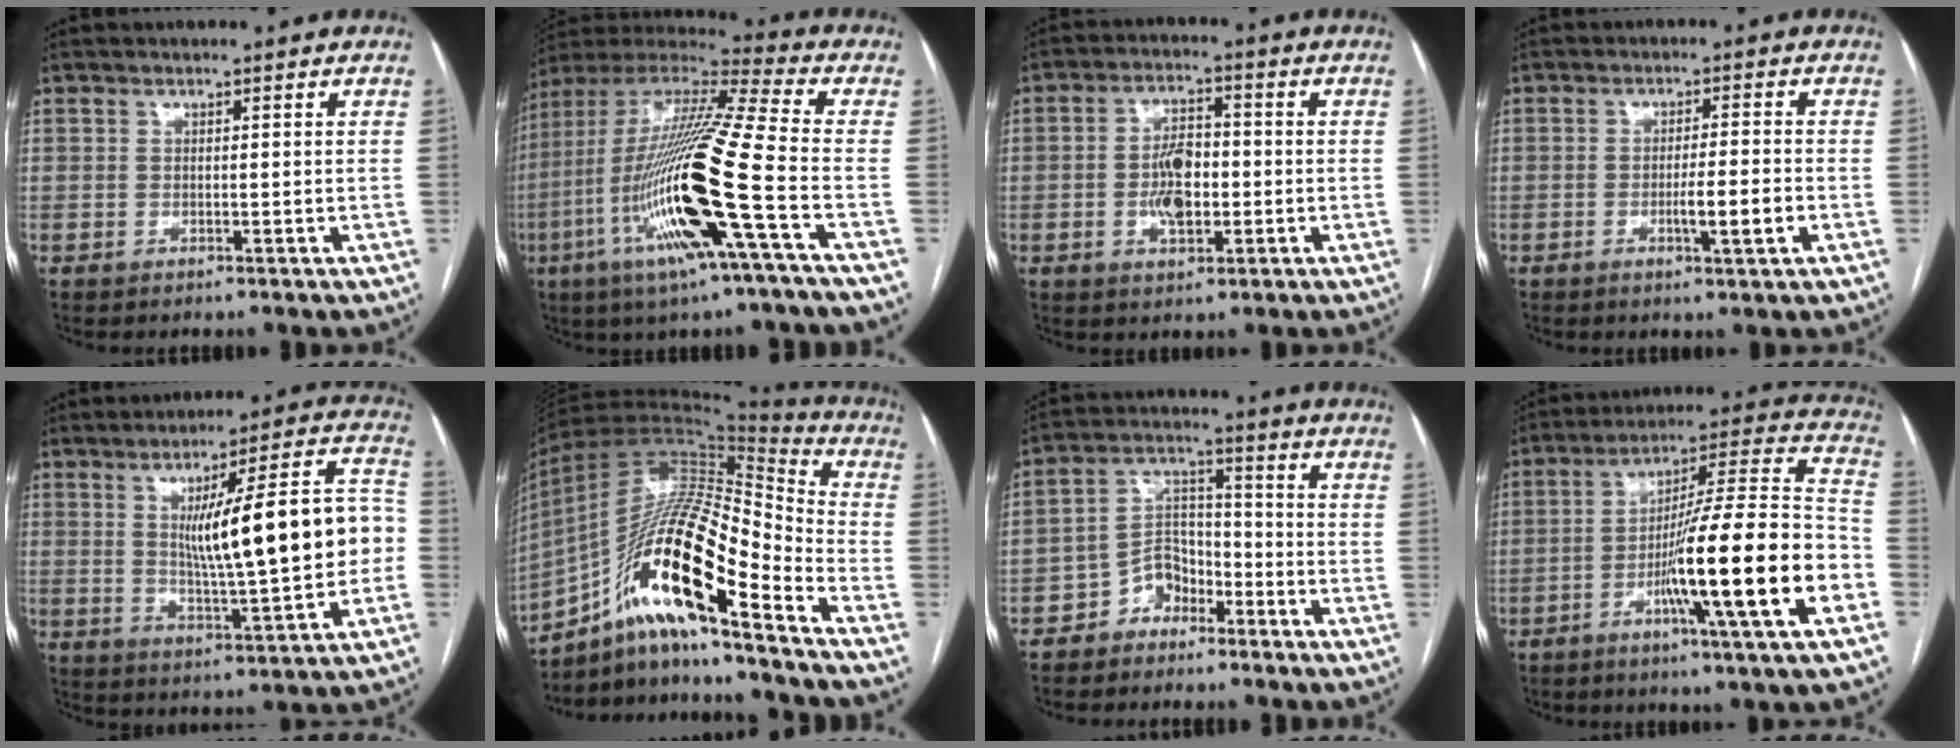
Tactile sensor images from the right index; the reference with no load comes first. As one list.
[{"total": 23.0, "force": [-7.0, 0.6, 21.9], "torque": [-0.449, -0.028, -0.139]}, {"total": 6.8, "force": [-1.2, 3.4, 5.8], "torque": [-0.109, 0.006, -0.021]}, {"total": 5.1, "force": [-1.8, 0.1, 4.8], "torque": [-0.074, -0.008, -0.027]}, {"total": 18.1, "force": [0.7, 2.4, 17.9], "torque": [-0.259, 0.028, 0.017]}, {"total": 20.7, "force": [-10.7, 3.5, 17.4], "torque": [-0.338, 0.009, -0.188]}, {"total": 6.4, "force": [-4.2, 4.1, 2.5], "torque": [-0.045, 0.020, -0.078]}, {"total": 22.2, "force": [-7.5, -0.2, 20.9], "torque": [-0.294, -0.008, -0.126]}]